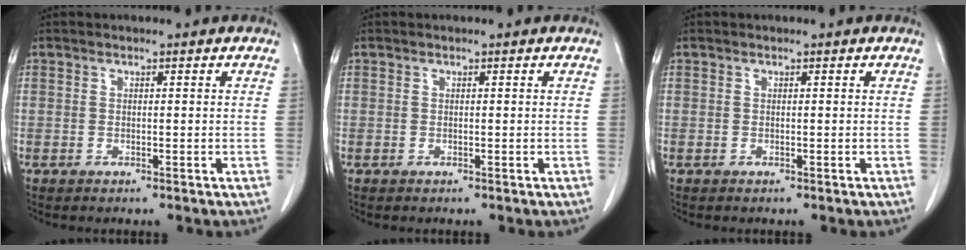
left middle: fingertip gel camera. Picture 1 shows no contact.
{"total": 0.0}
{"total": 0.0}